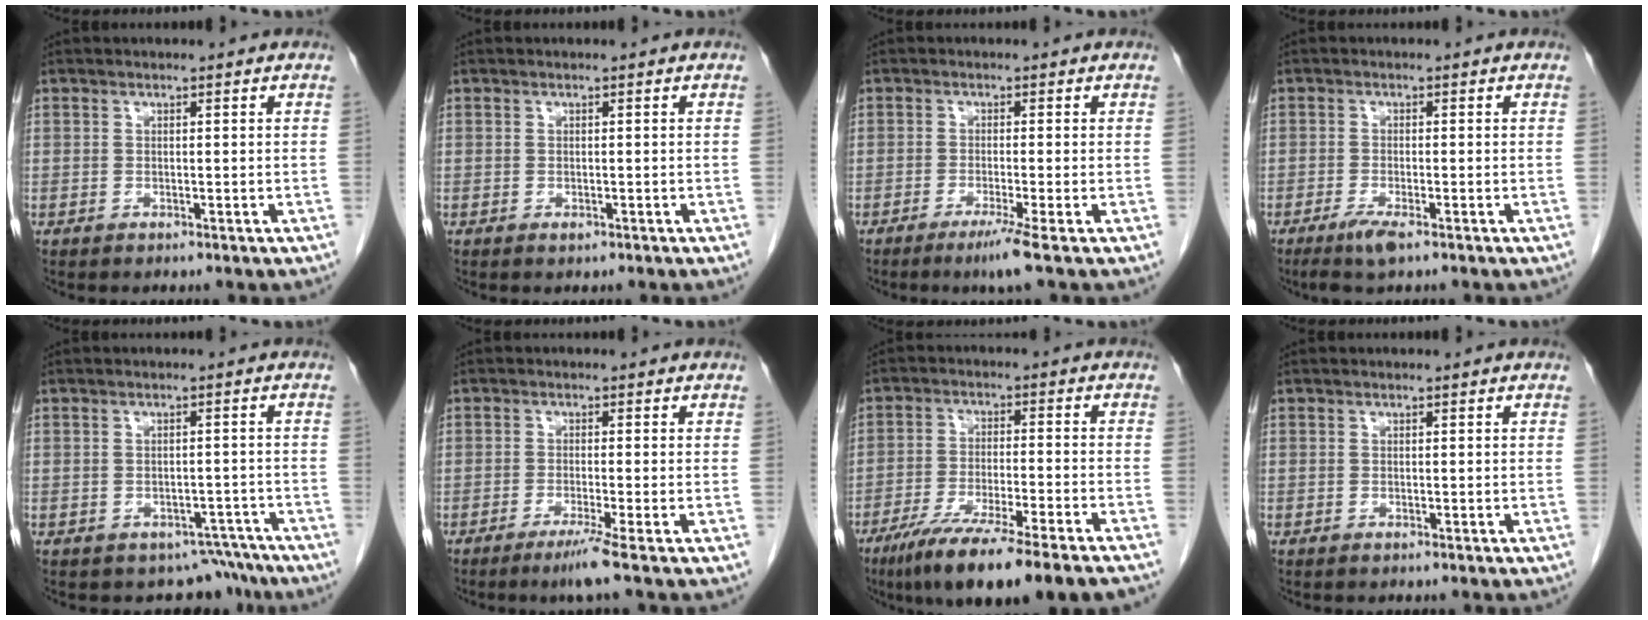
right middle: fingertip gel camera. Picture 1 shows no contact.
{"total": 0.5, "force": [-0.3, 0.3, 0.3], "torque": [-0.006, 0.000, -0.001]}
{"total": 3.7, "force": [-2.2, -1.0, 2.7], "torque": [-0.047, -0.013, -0.043]}
{"total": 3.0, "force": [-2.0, 0.3, 2.2], "torque": [-0.048, -0.007, -0.037]}
{"total": 5.1, "force": [-4.2, 2.9, 0.1], "torque": [0.022, 0.021, -0.048]}
{"total": 3.5, "force": [-2.2, -1.2, 2.4], "torque": [-0.043, -0.011, -0.045]}
{"total": 16.0, "force": [-12.1, 0.4, 10.5], "torque": [-0.157, -0.043, -0.192]}
{"total": 0.0}